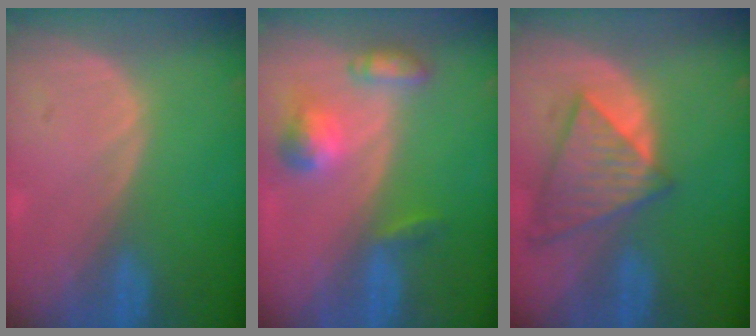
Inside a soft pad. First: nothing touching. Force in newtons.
{"total": 5.8, "press": 5.4, "slide": 2.3}
{"total": 8.3, "press": 7.3, "slide": 3.9}